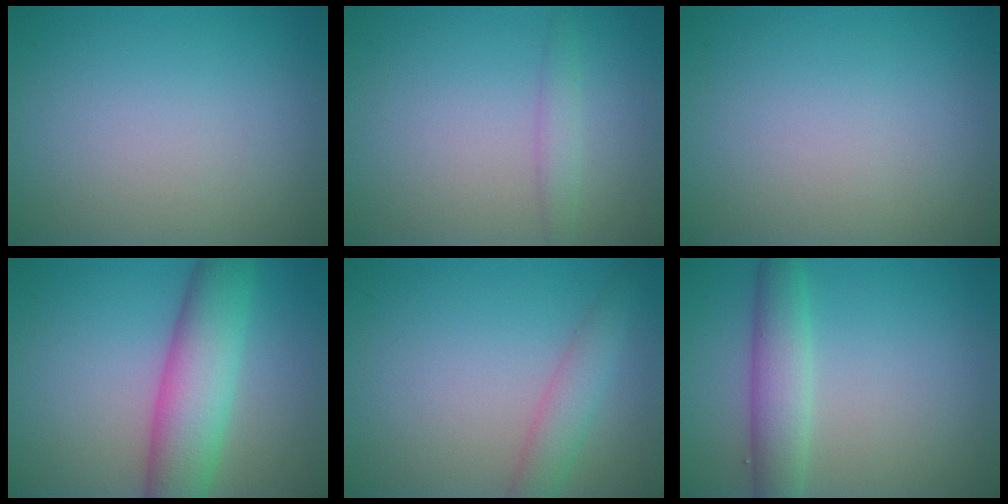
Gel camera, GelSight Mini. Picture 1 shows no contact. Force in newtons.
{"total": 1.5, "press": 1.5, "slide": 0.1}
{"total": 0.0}
{"total": 7.3, "press": 7.2, "slide": 0.1}
{"total": 2.2, "press": 2.2, "slide": 0.1}
{"total": 3.8, "press": 3.8, "slide": 0.1}